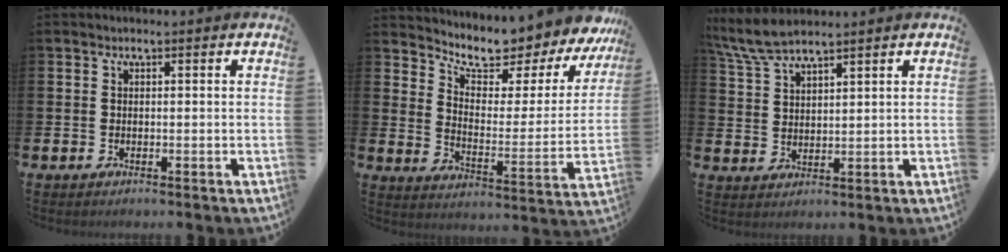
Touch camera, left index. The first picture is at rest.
{"total": 7.9, "force": [7.4, 1.7, 2.2], "torque": [-0.071, -0.062, 0.119]}
{"total": 5.8, "force": [5.3, 0.8, 2.1], "torque": [-0.055, -0.015, 0.098]}